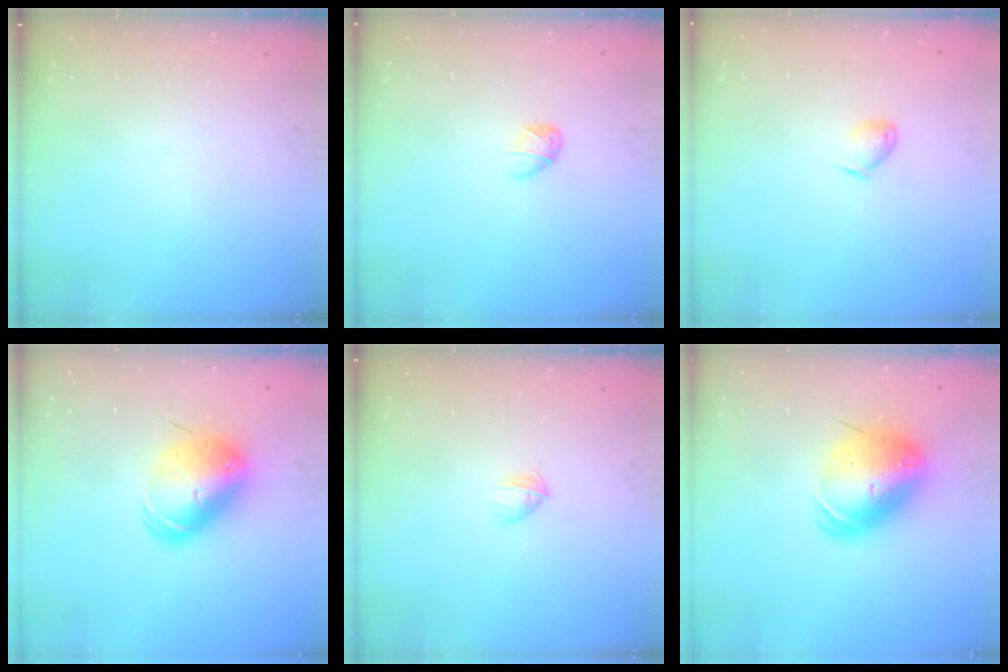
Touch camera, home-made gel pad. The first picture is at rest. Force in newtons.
{"total": 3.2, "press": 3.2, "slide": 0.7}
{"total": 3.8, "press": 3.8, "slide": 0.6}
{"total": 9.3, "press": 9.2, "slide": 1.8}
{"total": 2.8, "press": 2.6, "slide": 0.9}
{"total": 13.4, "press": 13.2, "slide": 2.3}